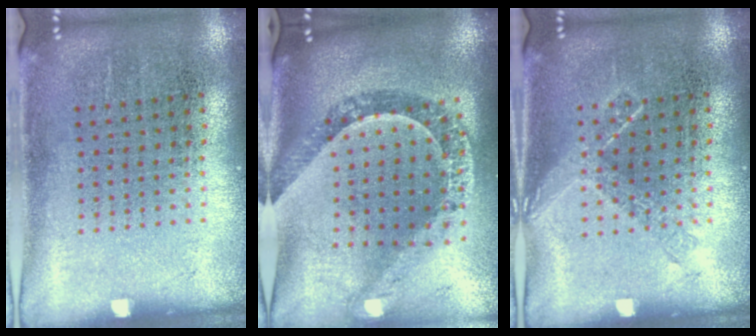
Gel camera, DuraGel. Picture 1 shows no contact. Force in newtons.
{"total": 1.4, "press": 1.3, "slide": 0.6}
{"total": 0.8, "press": 0.8, "slide": 0.3}